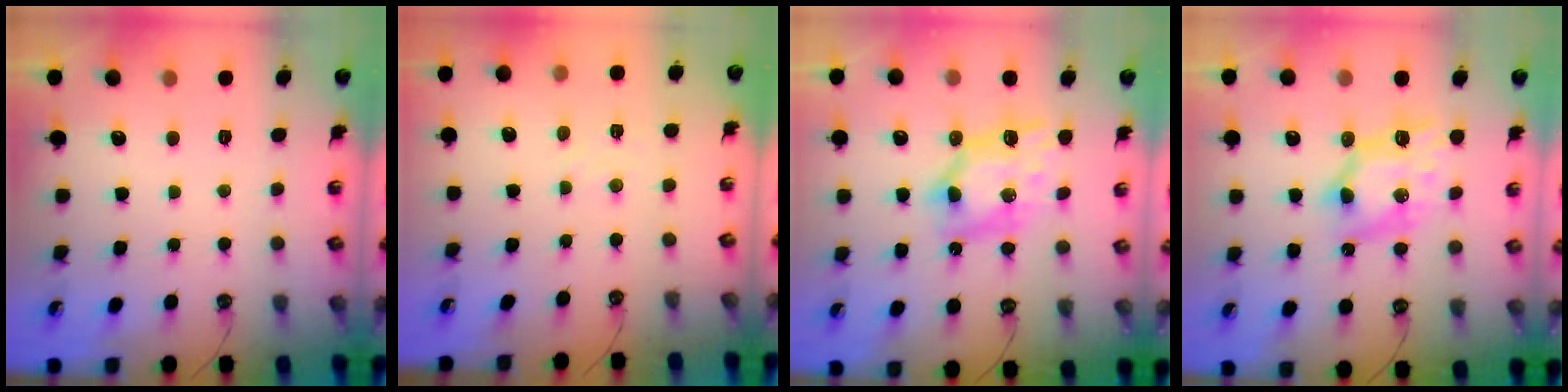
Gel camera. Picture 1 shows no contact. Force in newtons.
{"total": 1.9, "press": 1.9, "slide": 0.3}
{"total": 11.2, "press": 11.1, "slide": 0.6}
{"total": 9.8, "press": 9.8, "slide": 0.8}